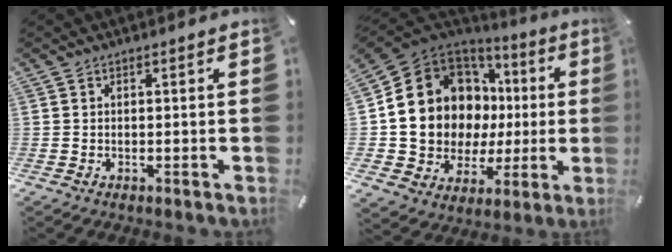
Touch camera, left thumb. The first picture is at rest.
{"total": 16.6, "force": [3.2, 14.3, 7.7], "torque": [-0.154, -0.043, 0.081]}